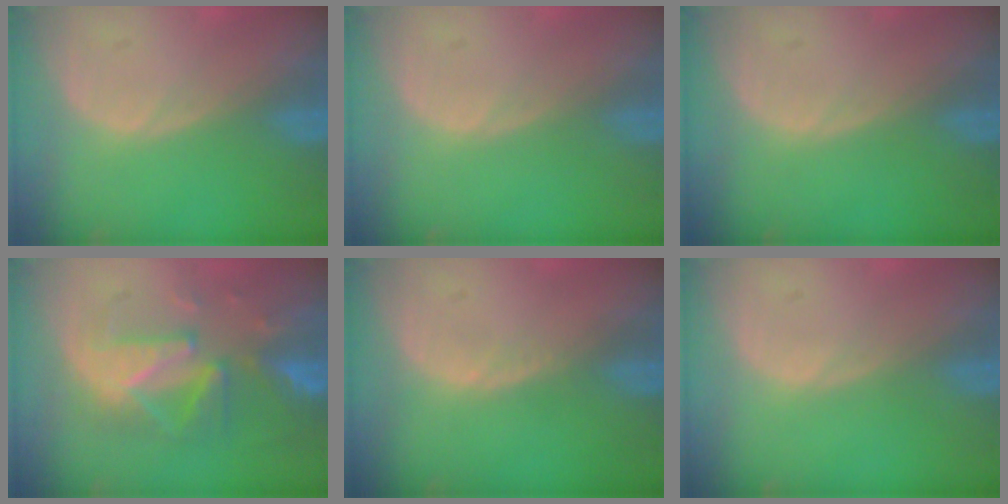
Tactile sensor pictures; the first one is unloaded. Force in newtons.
{"total": 0.0}
{"total": 0.0}
{"total": 10.0, "press": 8.9, "slide": 4.5}
{"total": 0.7, "press": 0.6, "slide": 0.3}
{"total": 0.0}